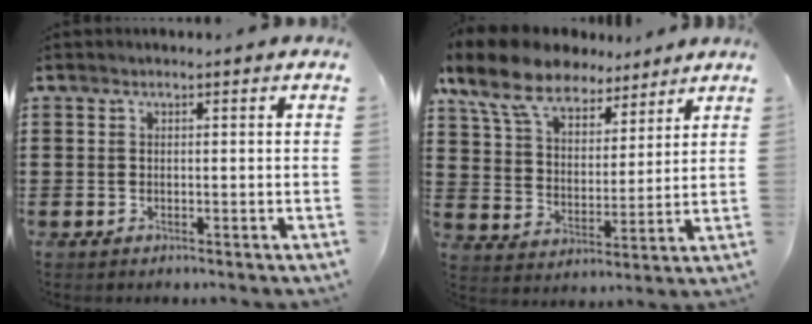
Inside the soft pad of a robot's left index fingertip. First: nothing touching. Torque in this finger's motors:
{"motor_torque": [2.13, 0.00, 1.05, 0.21]}